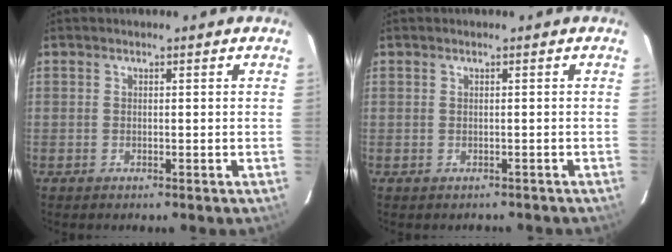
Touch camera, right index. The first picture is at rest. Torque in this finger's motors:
{"motor_torque": [-0.21, 0.16, -0.25, -0.15]}